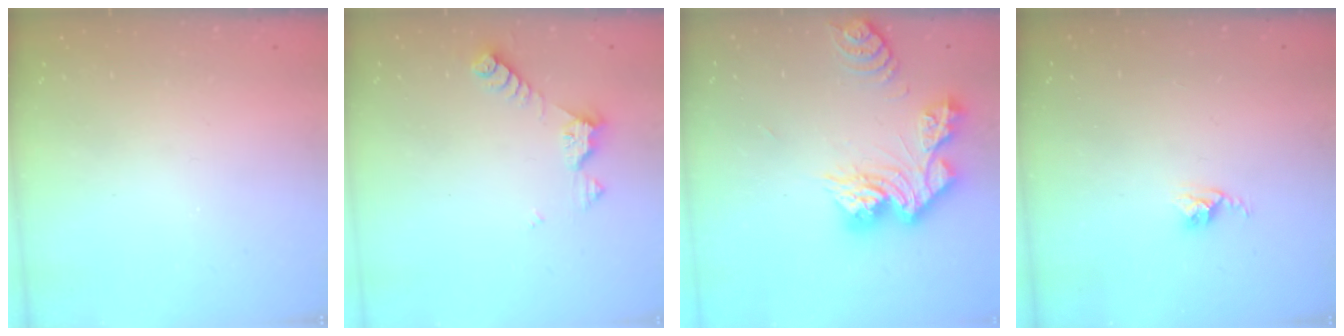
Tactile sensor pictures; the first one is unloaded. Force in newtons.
{"total": 6.7, "press": 6.7, "slide": 0.4}
{"total": 14.3, "press": 14.2, "slide": 1.5}
{"total": 2.8, "press": 2.7, "slide": 0.4}